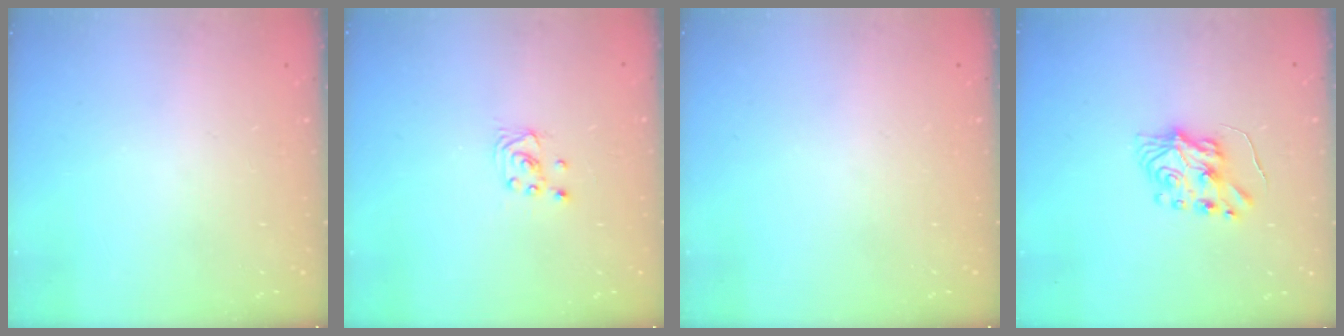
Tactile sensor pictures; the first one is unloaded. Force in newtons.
{"total": 1.6, "press": 1.6, "slide": 0.0}
{"total": 0.0}
{"total": 7.3, "press": 7.3, "slide": 0.7}